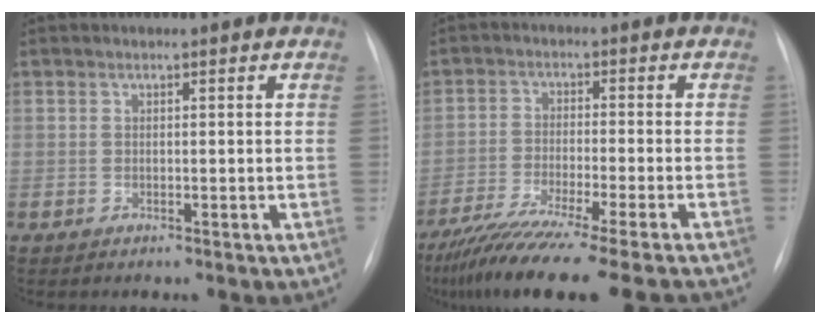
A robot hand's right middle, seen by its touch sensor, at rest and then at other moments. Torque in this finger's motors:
{"motor_torque": [1.20, -0.94, 0.33, 0.11]}